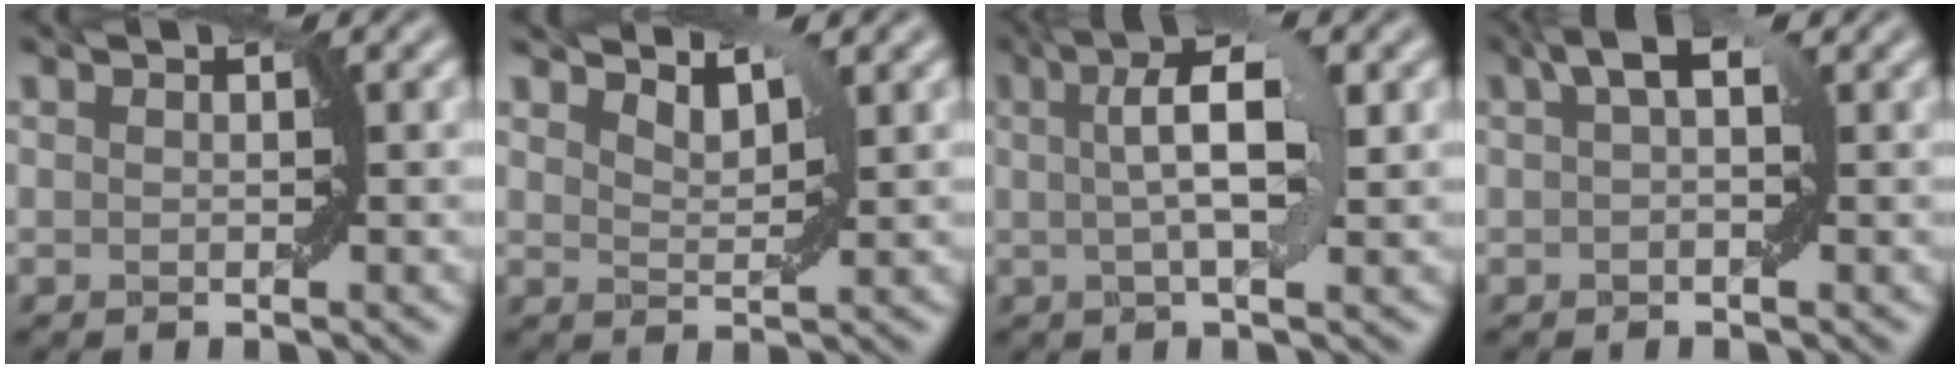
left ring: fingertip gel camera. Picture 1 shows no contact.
{"total": 2.2, "force": [2.0, 0.3, 0.8], "torque": [-0.017, -0.004, 0.033]}
{"total": 5.9, "force": [1.3, 1.5, 5.6], "torque": [-0.084, 0.010, 0.017]}
{"total": 2.8, "force": [1.2, 1.0, 2.4], "torque": [-0.031, 0.010, 0.014]}